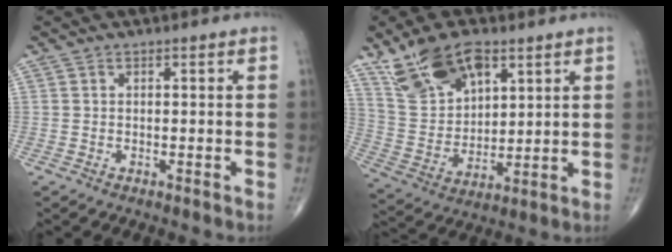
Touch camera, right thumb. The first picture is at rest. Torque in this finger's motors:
{"motor_torque": [-0.08, 0.28, 0.39, 0.47, 0.07]}